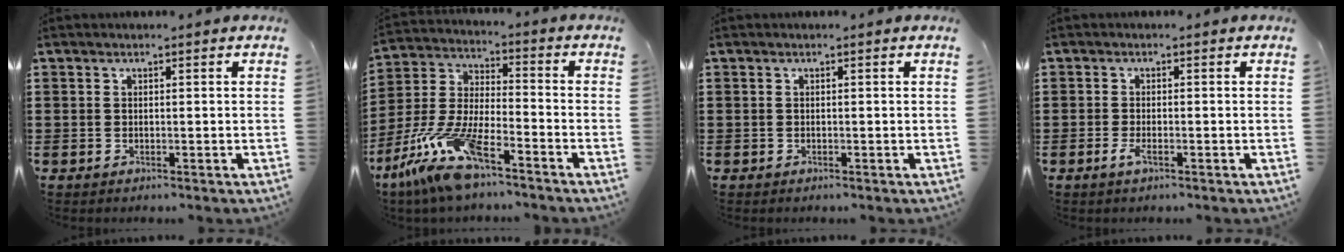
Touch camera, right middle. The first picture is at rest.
{"total": 11.3, "force": [-8.4, 2.0, 7.3], "torque": [-0.178, -0.002, -0.175]}
{"total": 0.0}
{"total": 2.1, "force": [-0.9, 0.5, 1.8], "torque": [-0.047, -0.007, -0.020]}